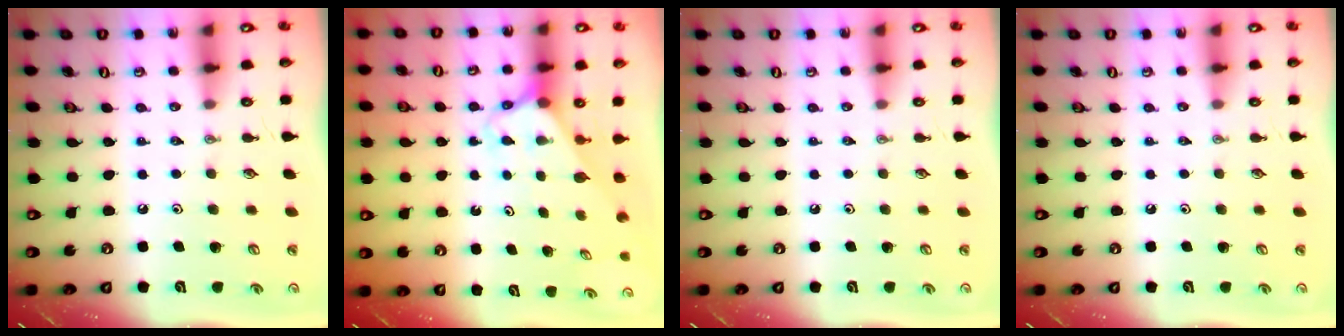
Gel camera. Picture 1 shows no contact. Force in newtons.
{"total": 2.7, "press": 2.7, "slide": 0.1}
{"total": 0.0}
{"total": 0.0}